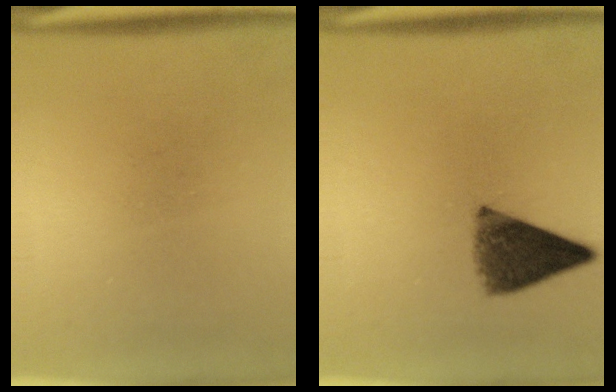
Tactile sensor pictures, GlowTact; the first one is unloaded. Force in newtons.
{"total": 8.1}